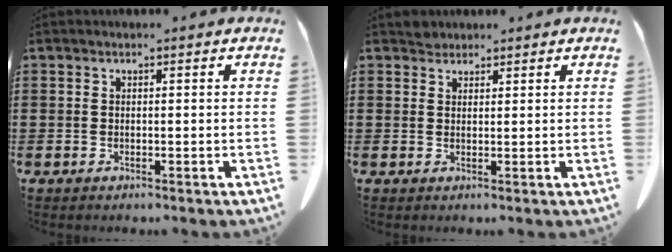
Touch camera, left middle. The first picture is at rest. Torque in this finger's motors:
{"motor_torque": [0.01, 0.00, 0.00, 0.00]}